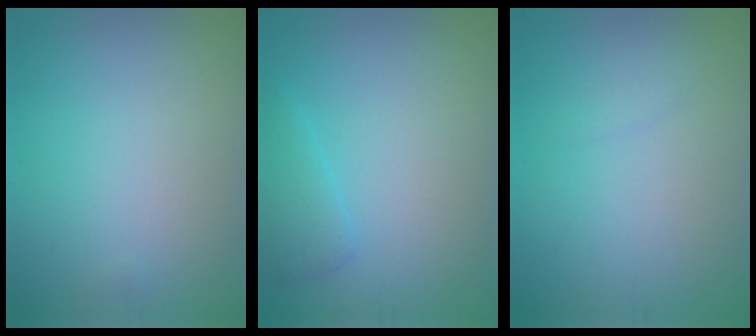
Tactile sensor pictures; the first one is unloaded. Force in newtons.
{"total": 2.2, "press": 2.1, "slide": 0.2}
{"total": 0.6, "press": 0.6, "slide": 0.0}